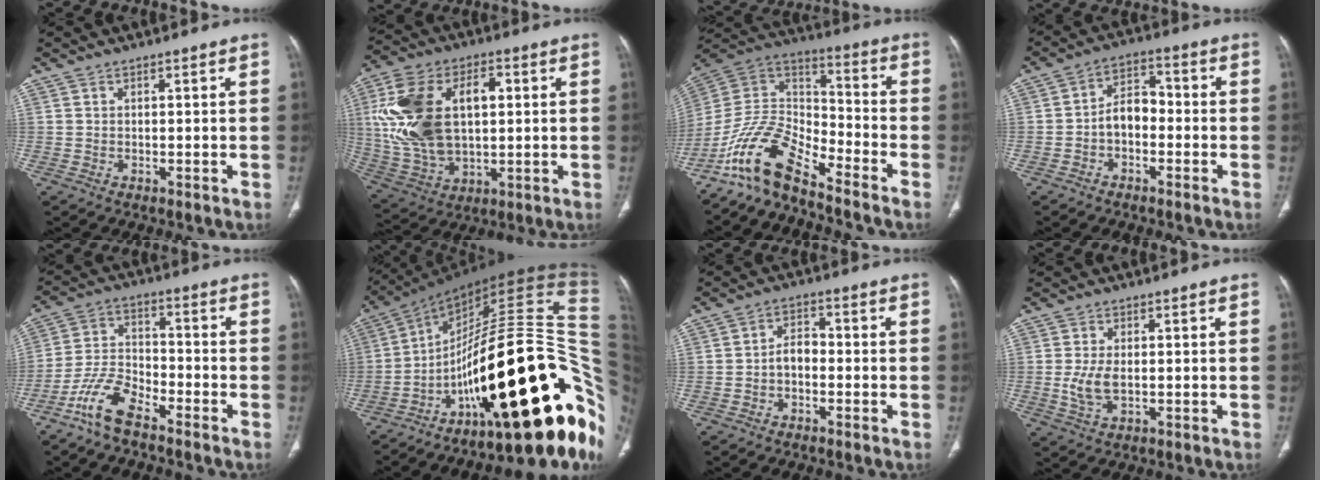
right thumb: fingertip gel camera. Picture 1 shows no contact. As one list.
[{"total": 21.3, "force": [2.8, 12.8, 16.8], "torque": [-0.322, 0.008, 0.060]}, {"total": 13.1, "force": [-10.5, 4.2, 6.4], "torque": [-0.119, 0.090, -0.209]}, {"total": 6.3, "force": [-1.6, 4.2, 4.3], "torque": [-0.056, 0.034, -0.040]}, {"total": 8.8, "force": [-6.4, 3.5, 5.0], "torque": [-0.113, 0.041, -0.133]}, {"total": 45.8, "force": [-8.2, 15.4, 42.3], "torque": [-0.494, 0.078, -0.123]}, {"total": 3.7, "force": [-1.2, 2.4, 2.5], "torque": [-0.035, 0.022, -0.029]}, {"total": 4.3, "force": [-0.2, 2.2, 3.7], "torque": [-0.090, -0.004, 0.001]}]